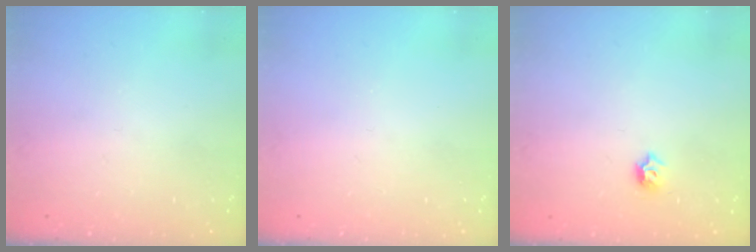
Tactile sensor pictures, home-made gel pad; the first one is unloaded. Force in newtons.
{"total": 0.0}
{"total": 4.0, "press": 3.9, "slide": 0.8}